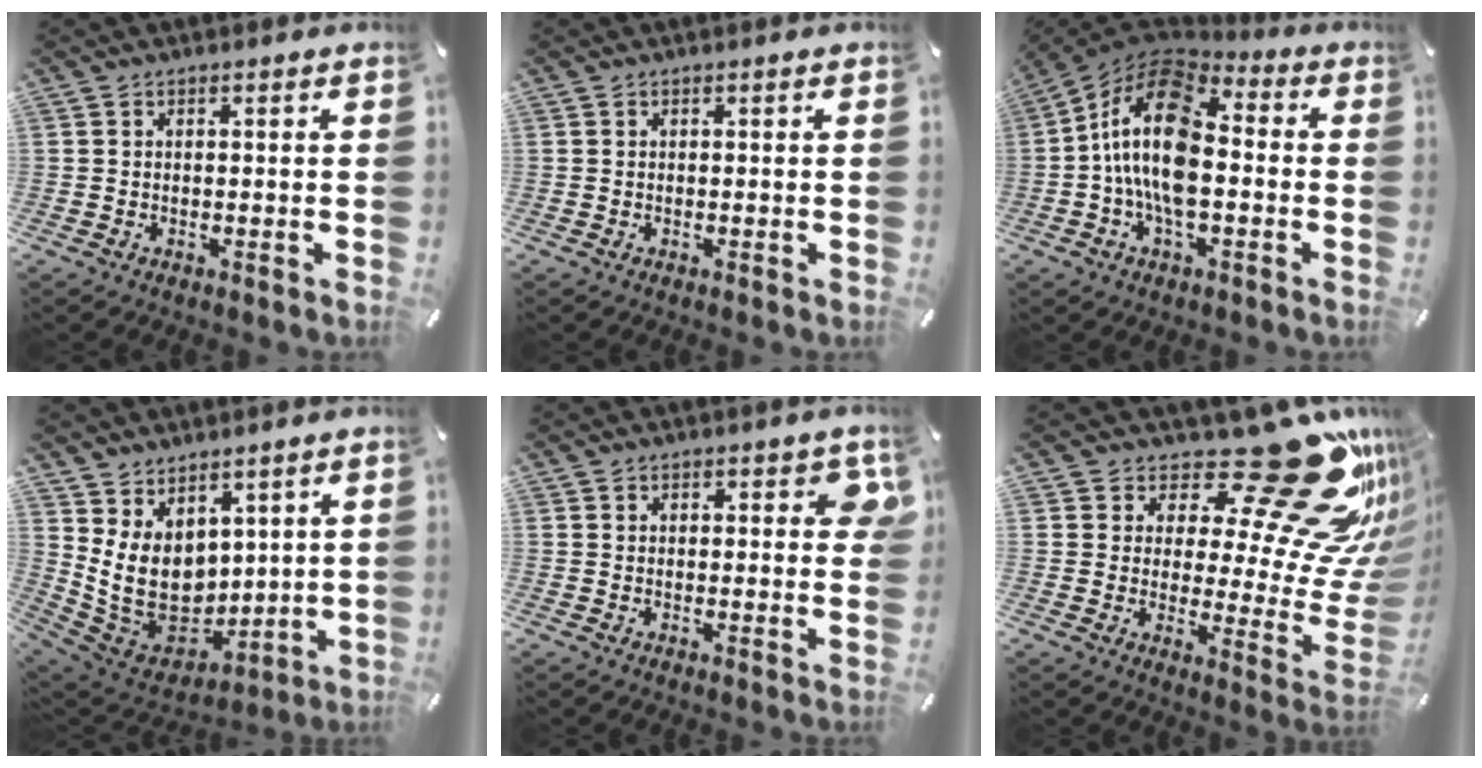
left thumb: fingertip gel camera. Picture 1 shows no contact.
{"total": 0.0}
{"total": 17.0, "force": [-1.7, 9.5, 14.0], "torque": [-0.286, 0.006, -0.033]}
{"total": 12.2, "force": [3.1, 9.9, 6.4], "torque": [-0.143, -0.037, 0.072]}
{"total": 4.4, "force": [2.0, 2.3, 3.2], "torque": [-0.026, -0.007, 0.027]}
{"total": 26.5, "force": [16.1, 9.5, 18.8], "torque": [-0.221, -0.138, 0.263]}